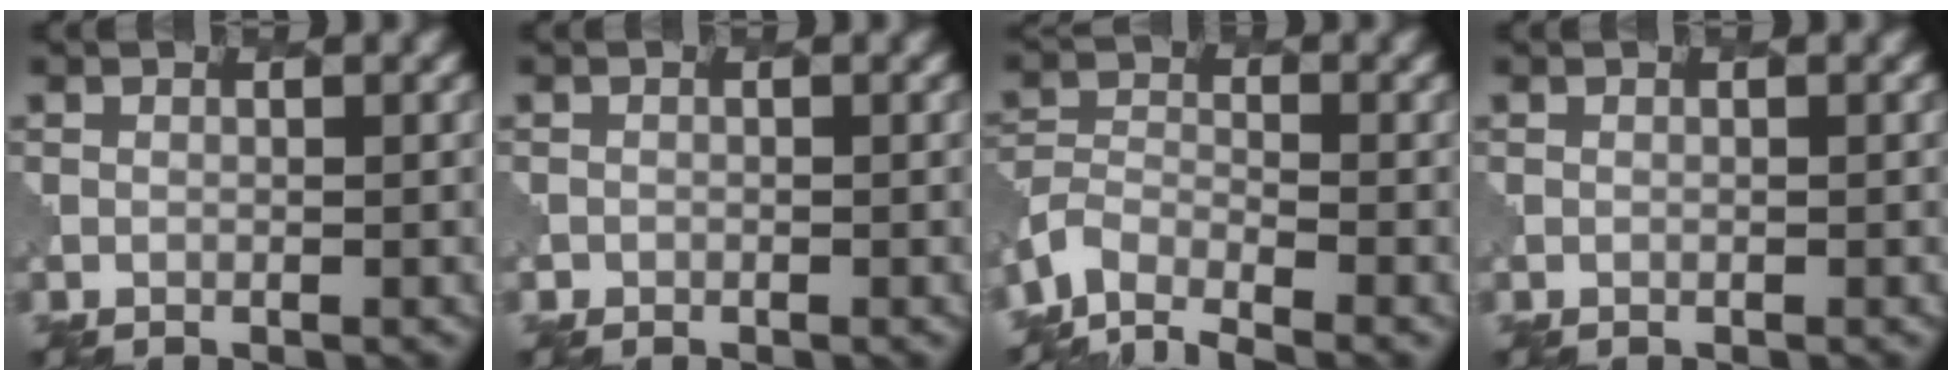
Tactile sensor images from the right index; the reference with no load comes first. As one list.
[{"total": 0.6, "force": [-0.3, 0.4, -0.2], "torque": [0.004, -0.003, -0.001]}, {"total": 4.7, "force": [-4.0, 1.9, 1.8], "torque": [-0.036, -0.012, -0.081]}, {"total": 0.0}]